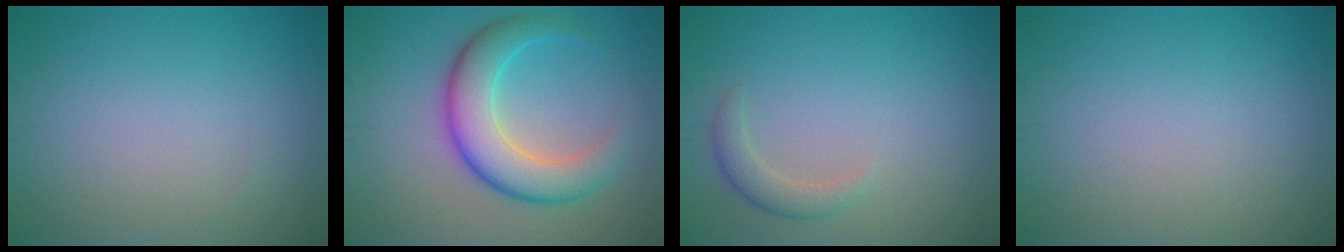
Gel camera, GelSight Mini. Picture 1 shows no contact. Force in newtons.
{"total": 6.7, "press": 6.7, "slide": 0.0}
{"total": 1.8, "press": 1.8, "slide": 0.3}
{"total": 0.0}